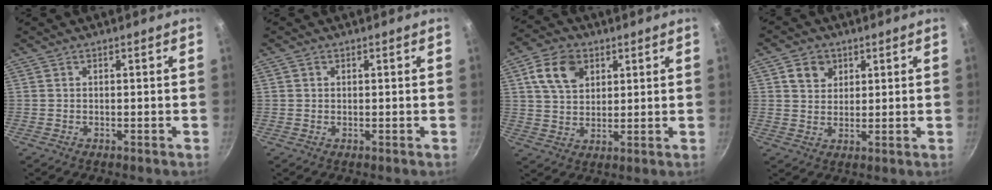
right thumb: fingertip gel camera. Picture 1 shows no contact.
{"total": 0.7, "force": [0.3, 0.6, 0.2], "torque": [-0.002, 0.001, 0.002]}
{"total": 9.6, "force": [3.8, 6.7, 5.7], "torque": [-0.082, 0.001, 0.066]}
{"total": 5.0, "force": [2.1, 4.2, 1.8], "torque": [-0.004, -0.001, 0.036]}